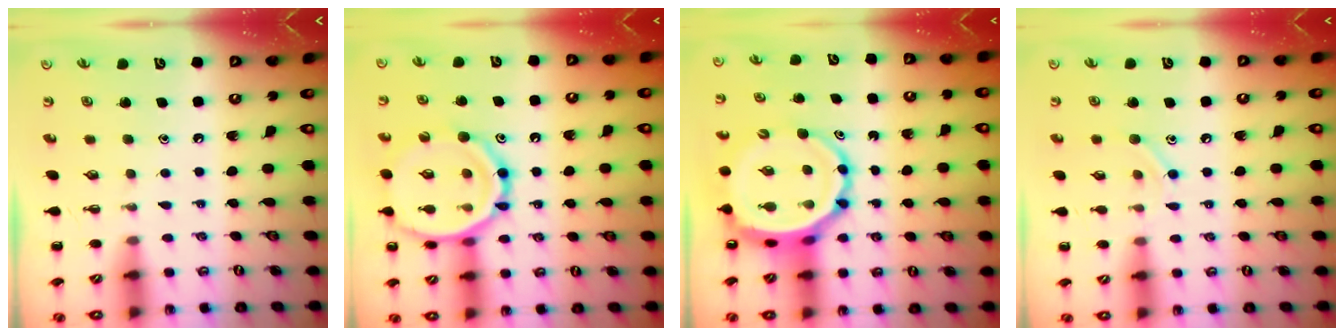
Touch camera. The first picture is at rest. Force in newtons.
{"total": 19.4, "press": 19.2, "slide": 2.5}
{"total": 10.2, "press": 9.8, "slide": 2.9}
{"total": 7.5, "press": 7.4, "slide": 1.3}